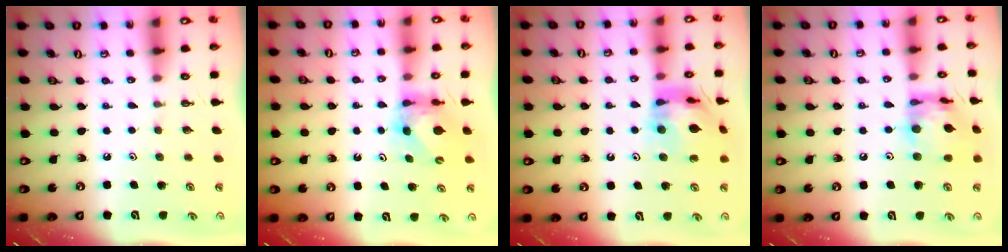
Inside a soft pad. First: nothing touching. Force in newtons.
{"total": 6.4, "press": 6.4, "slide": 0.6}
{"total": 13.6, "press": 13.6, "slide": 1.3}
{"total": 14.6, "press": 14.5, "slide": 1.2}